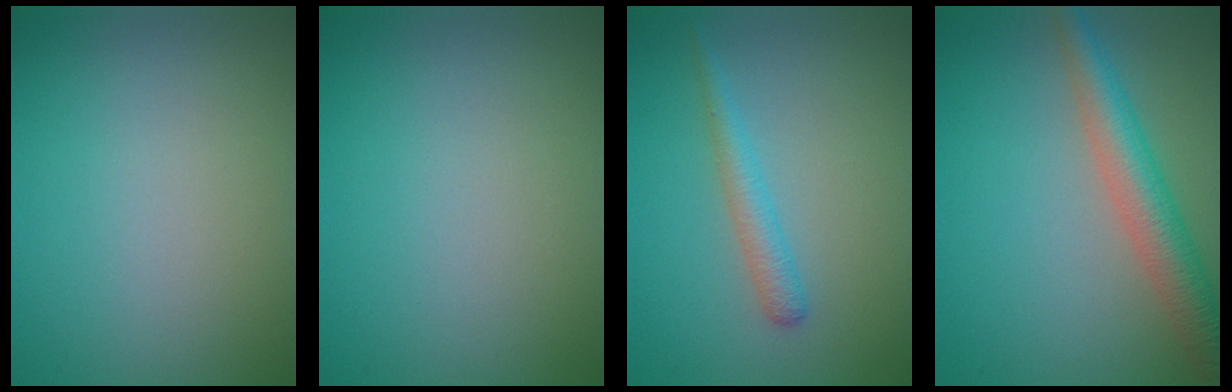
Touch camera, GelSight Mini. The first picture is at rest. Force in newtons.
{"total": 0.0}
{"total": 1.9, "press": 1.9, "slide": 0.1}
{"total": 4.9, "press": 4.9, "slide": 0.2}